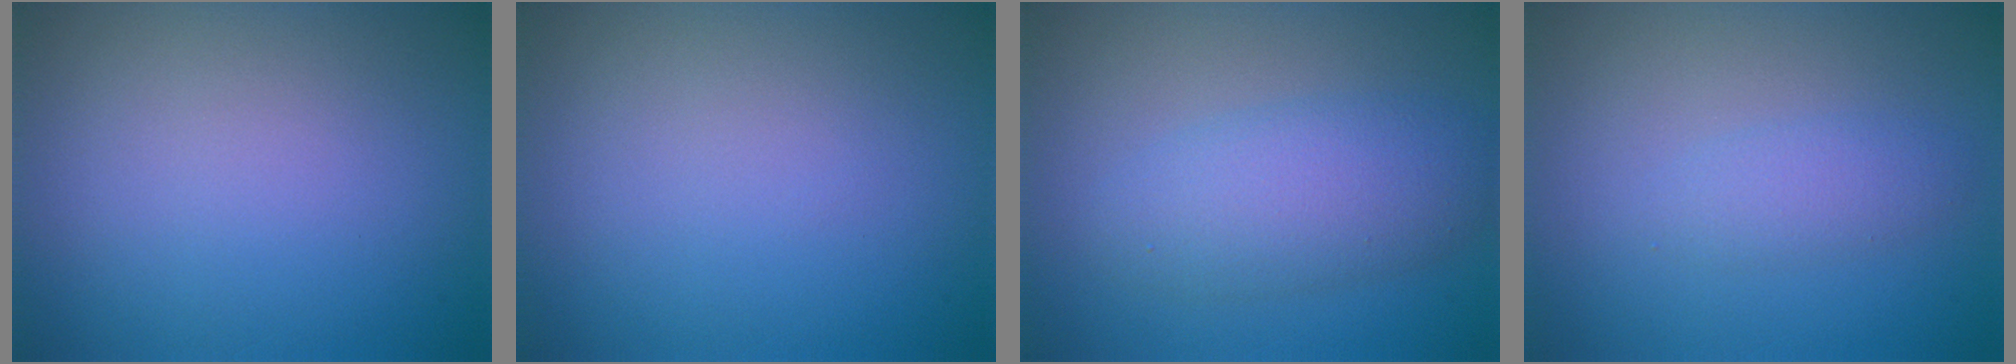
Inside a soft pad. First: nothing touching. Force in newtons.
{"total": 0.0}
{"total": 4.4, "press": 4.4, "slide": 0.3}
{"total": 1.7, "press": 1.7, "slide": 0.0}